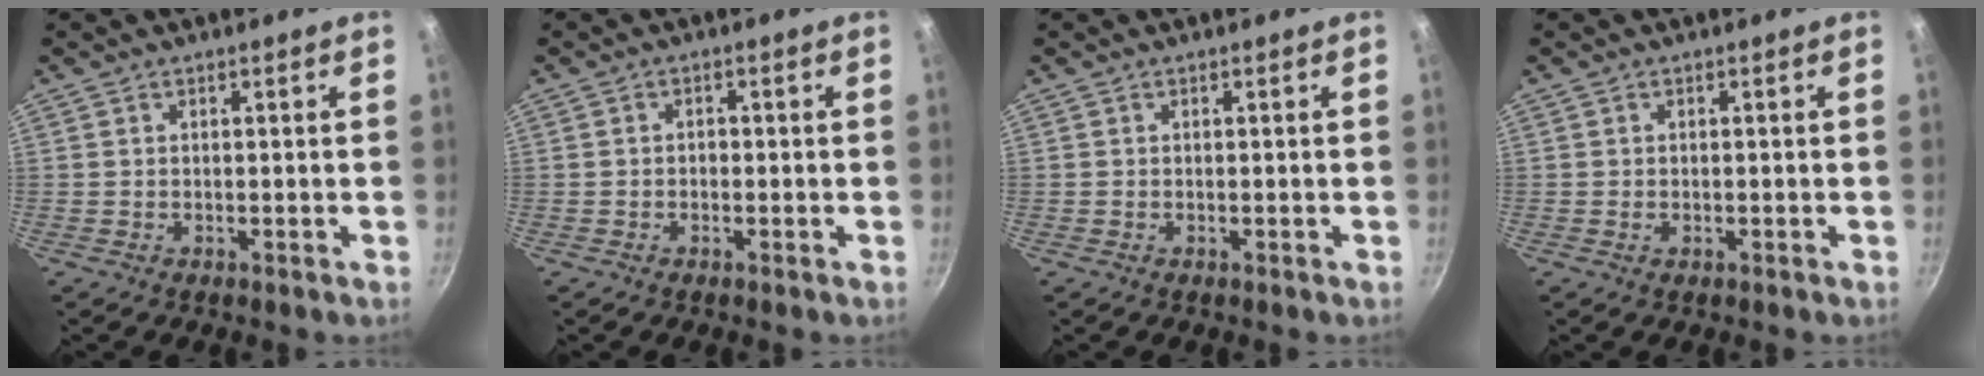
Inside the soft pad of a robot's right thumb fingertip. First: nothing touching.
{"total": 1.1, "force": [-0.3, 0.8, 0.6], "torque": [-0.010, 0.005, -0.006]}
{"total": 0.0}
{"total": 0.7, "force": [-0.2, 0.5, 0.5], "torque": [-0.008, 0.001, -0.004]}